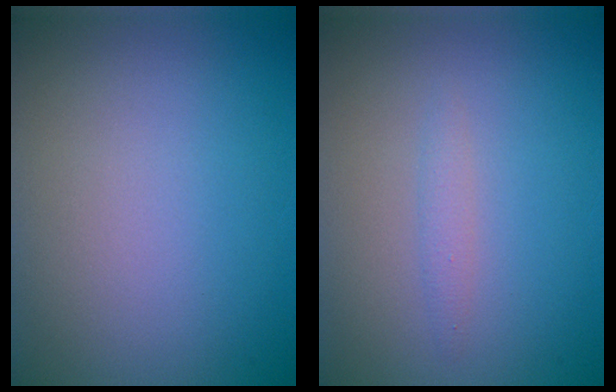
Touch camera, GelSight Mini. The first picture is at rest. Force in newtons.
{"total": 1.0, "press": 1.0, "slide": 0.0}